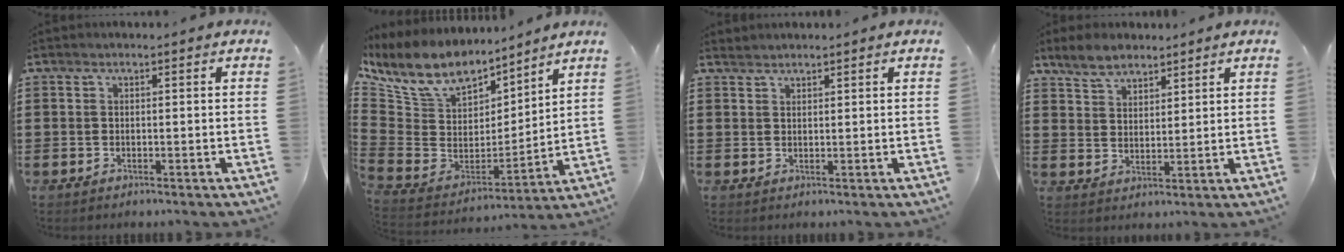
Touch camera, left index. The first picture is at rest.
{"total": 9.3, "force": [7.6, 4.1, 3.4], "torque": [-0.115, -0.057, 0.138]}
{"total": 1.3, "force": [1.3, 0.2, -0.1], "torque": [-0.001, 0.001, 0.027]}
{"total": 4.9, "force": [4.1, 2.3, 1.3], "torque": [-0.041, 0.002, 0.078]}